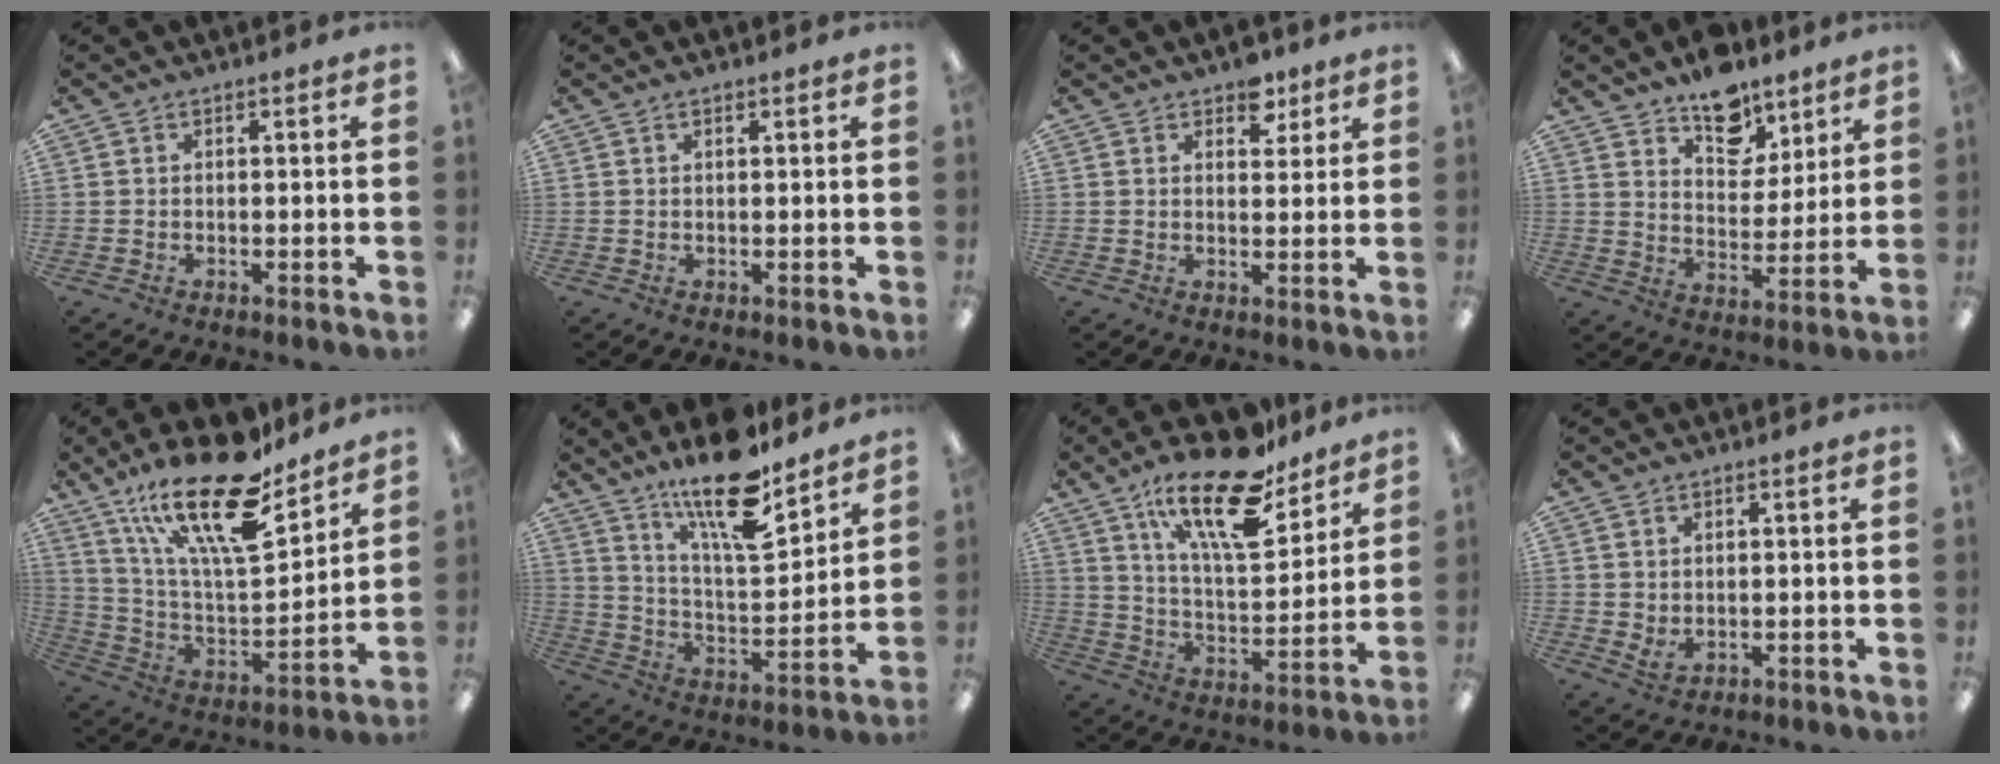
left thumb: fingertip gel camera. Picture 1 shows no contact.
{"total": 0.6, "force": [0.4, 0.1, 0.3], "torque": [-0.007, 0.002, 0.007]}
{"total": 5.6, "force": [3.9, 3.1, 2.6], "torque": [-0.011, -0.019, 0.062]}
{"total": 11.5, "force": [9.0, 6.2, 3.7], "torque": [-0.046, -0.060, 0.163]}
{"total": 24.8, "force": [17.1, 8.2, 16.0], "torque": [-0.283, -0.105, 0.289]}
{"total": 18.0, "force": [14.0, 4.9, 10.3], "torque": [-0.181, -0.089, 0.234]}
{"total": 22.0, "force": [14.9, 7.9, 14.1], "torque": [-0.236, -0.085, 0.250]}
{"total": 2.3, "force": [1.1, 1.4, 1.5], "torque": [-0.021, -0.004, 0.019]}